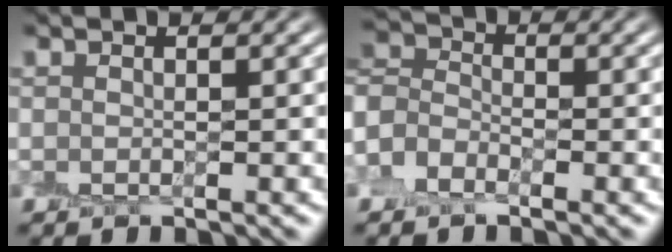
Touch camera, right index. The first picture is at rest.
{"total": 3.7, "force": [-2.1, 2.6, 1.7], "torque": [-0.038, 0.011, -0.059]}